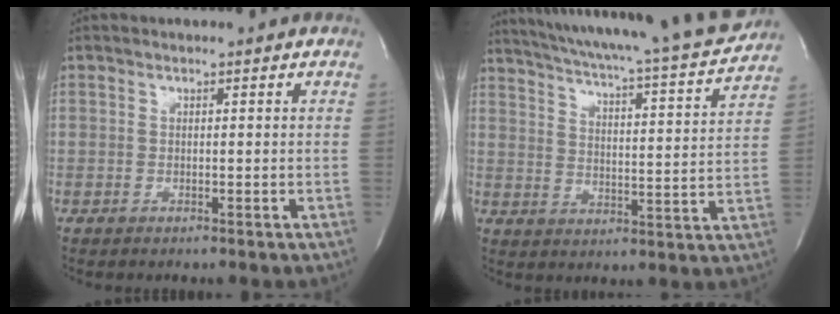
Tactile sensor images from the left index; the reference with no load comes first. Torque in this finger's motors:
{"motor_torque": [0.05, -0.06, 0.36, 0.11]}